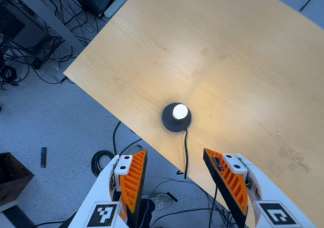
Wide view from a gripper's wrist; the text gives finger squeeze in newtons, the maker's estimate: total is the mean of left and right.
{"total": 0.0}